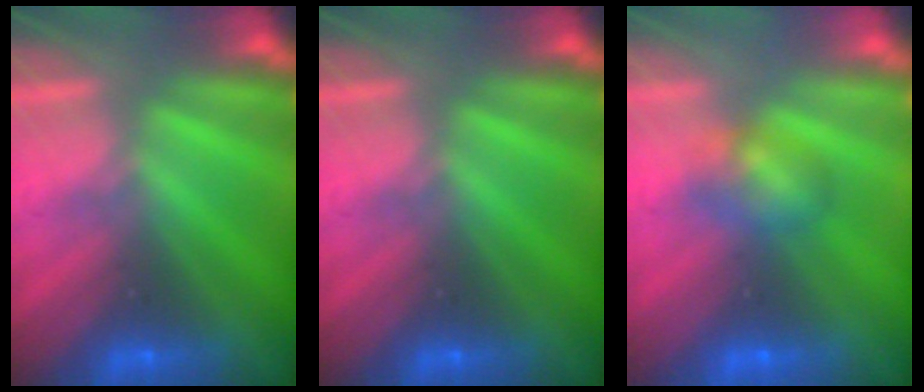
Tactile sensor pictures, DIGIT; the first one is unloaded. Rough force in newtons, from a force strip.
{"total": 0.0}
{"total": 4.6}